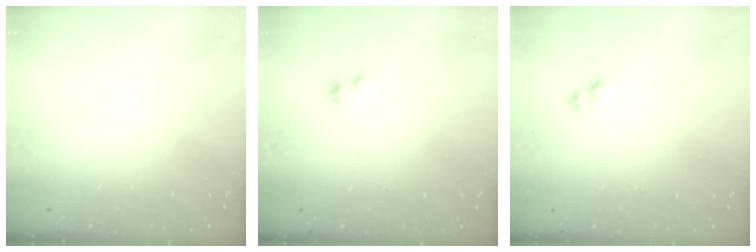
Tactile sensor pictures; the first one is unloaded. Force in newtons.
{"total": 0.0}
{"total": 2.4, "press": 2.3, "slide": 0.6}